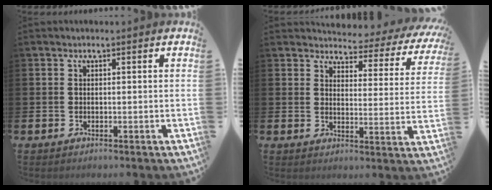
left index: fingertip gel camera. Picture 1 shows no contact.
{"total": 3.5, "force": [3.2, 1.2, 0.6], "torque": [-0.029, -0.032, 0.048]}